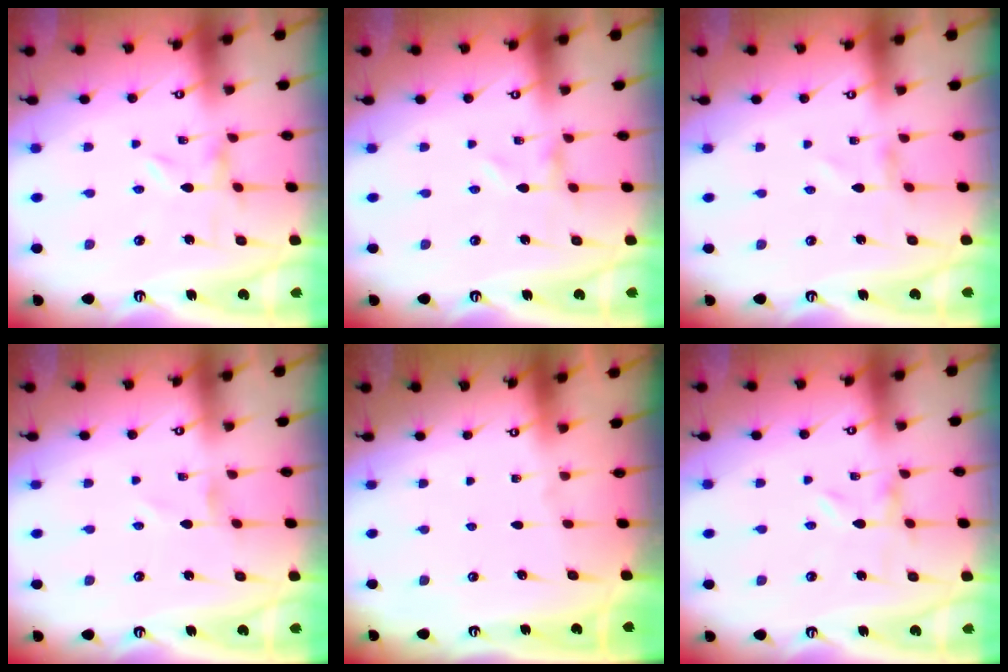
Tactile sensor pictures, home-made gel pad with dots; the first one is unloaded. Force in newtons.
{"total": 0.0}
{"total": 0.5, "press": 0.5, "slide": 0.1}
{"total": 0.0}
{"total": 0.0}
{"total": 0.0}